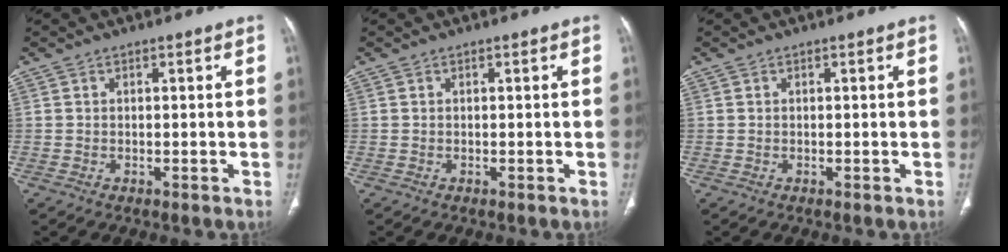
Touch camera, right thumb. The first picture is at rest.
{"total": 0.0}
{"total": 0.0}